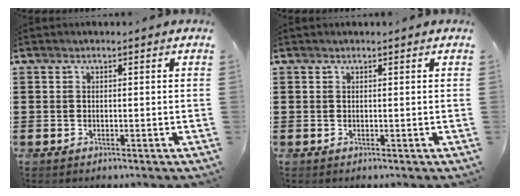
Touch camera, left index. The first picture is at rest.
{"total": 0.0}